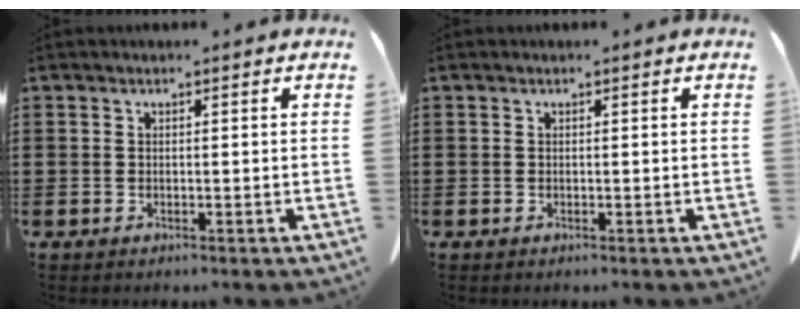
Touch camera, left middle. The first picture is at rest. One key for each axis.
{"total": 0.0}